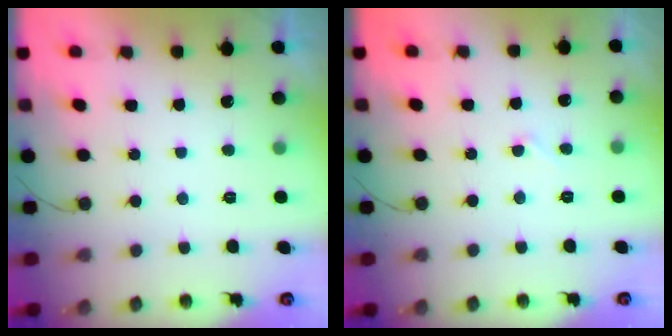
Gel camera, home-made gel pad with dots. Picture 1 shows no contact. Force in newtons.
{"total": 2.8, "press": 2.8, "slide": 0.2}